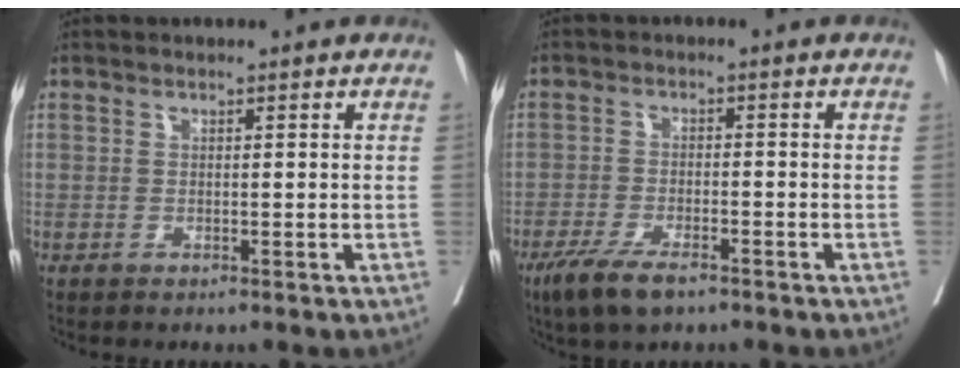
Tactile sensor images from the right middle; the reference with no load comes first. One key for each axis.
{"total": 6.4, "fx": -4.5, "fy": 1.7, "fz": 4.2, "tx": -0.082, "ty": -0.012, "tz": -0.079}